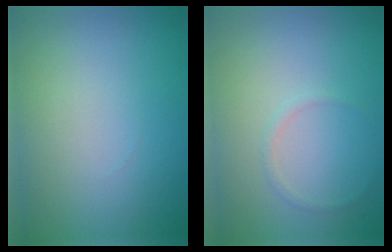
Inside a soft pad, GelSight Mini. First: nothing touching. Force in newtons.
{"total": 0.5, "press": 0.5, "slide": 0.1}